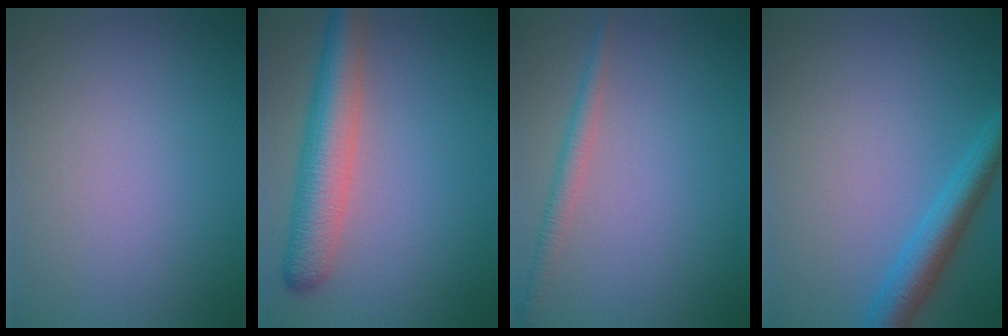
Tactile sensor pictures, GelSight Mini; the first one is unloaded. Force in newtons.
{"total": 6.2, "press": 6.2, "slide": 0.4}
{"total": 1.9, "press": 1.9, "slide": 0.0}
{"total": 4.2, "press": 4.2, "slide": 0.3}